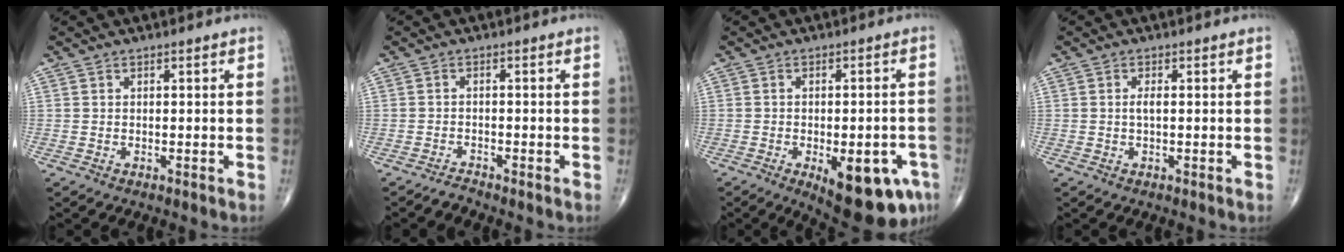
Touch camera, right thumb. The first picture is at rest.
{"total": 1.3, "force": [-1.3, -0.2, -0.2], "torque": [0.001, 0.001, -0.026]}
{"total": 15.0, "force": [-6.3, 6.2, 12.1], "torque": [-0.119, 0.011, -0.067]}
{"total": 1.2, "force": [0.0, 0.3, 1.2], "torque": [-0.027, 0.000, 0.000]}